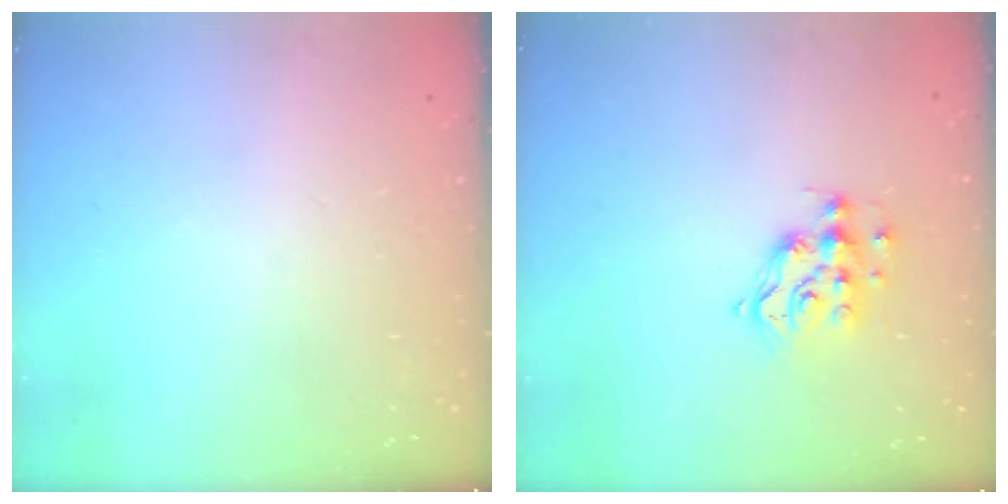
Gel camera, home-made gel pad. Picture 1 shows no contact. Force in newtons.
{"total": 9.9, "press": 9.9, "slide": 0.7}